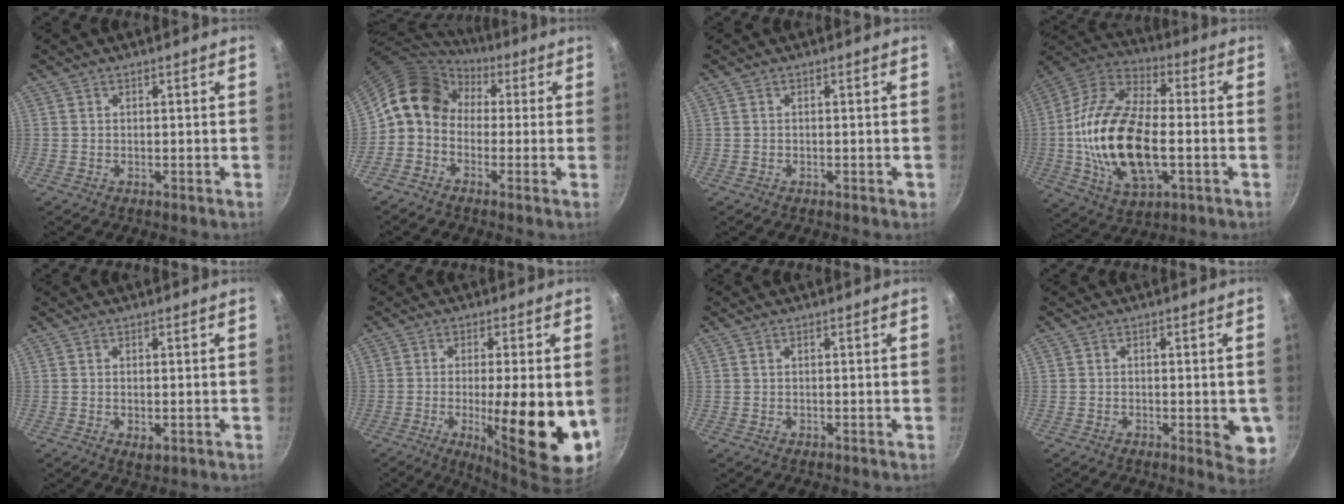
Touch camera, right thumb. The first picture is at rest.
{"total": 10.9, "force": [1.2, 8.8, 6.4], "torque": [-0.091, 0.034, -0.007]}
{"total": 0.7, "force": [-0.3, 0.4, 0.5], "torque": [-0.006, 0.004, -0.005]}
{"total": 22.9, "force": [-2.6, 11.9, 19.5], "torque": [-0.370, 0.027, -0.054]}
{"total": 2.2, "force": [-0.3, 1.1, 1.9], "torque": [-0.029, -0.008, -0.003]}
{"total": 16.4, "force": [-2.8, 4.0, 15.6], "torque": [-0.224, -0.003, -0.035]}
{"total": 0.0}
{"total": 6.3, "force": [-1.2, 2.4, 5.7], "torque": [-0.054, -0.006, -0.014]}